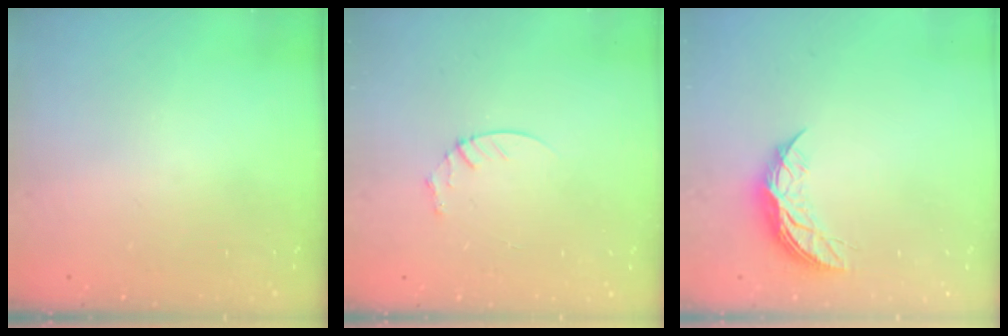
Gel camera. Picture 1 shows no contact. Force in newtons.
{"total": 3.6, "press": 3.6, "slide": 0.4}
{"total": 8.8, "press": 8.8, "slide": 0.5}